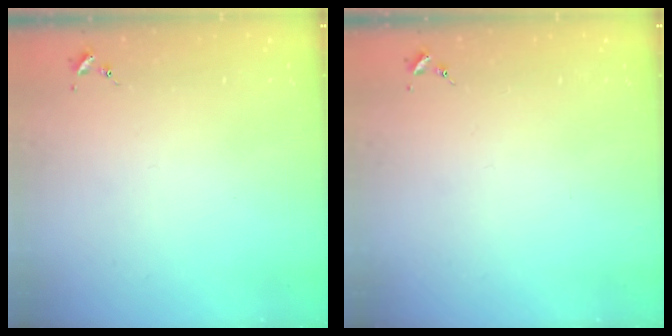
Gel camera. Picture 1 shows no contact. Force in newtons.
{"total": 0.0}